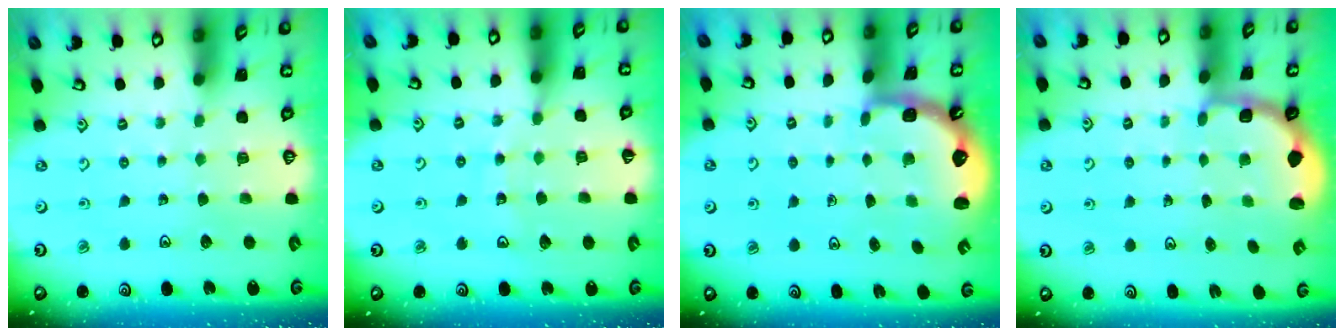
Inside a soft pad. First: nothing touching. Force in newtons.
{"total": 8.5, "press": 8.4, "slide": 1.0}
{"total": 2.3, "press": 2.0, "slide": 1.2}
{"total": 2.3, "press": 2.2, "slide": 0.6}